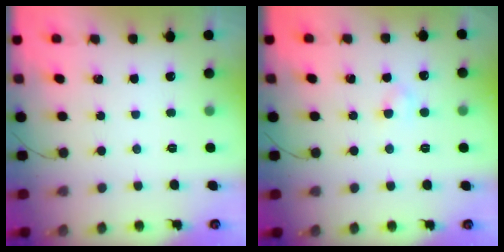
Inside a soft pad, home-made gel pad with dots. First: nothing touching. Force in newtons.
{"total": 2.5, "press": 2.3, "slide": 0.9}